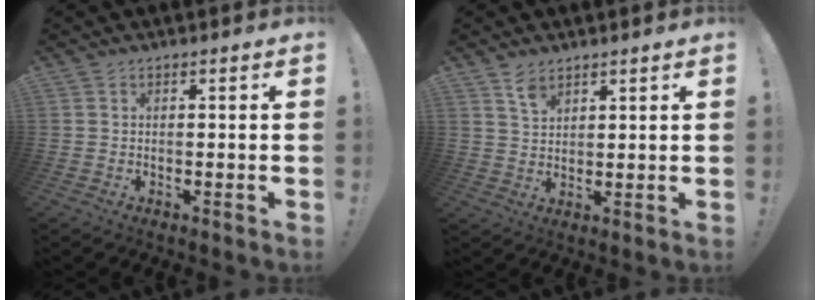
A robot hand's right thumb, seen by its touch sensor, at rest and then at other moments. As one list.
[{"total": 4.7, "force": [3.5, 2.5, 1.8], "torque": [-0.028, -0.022, 0.066]}]